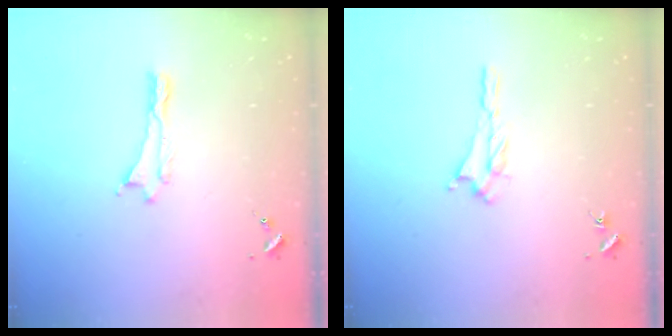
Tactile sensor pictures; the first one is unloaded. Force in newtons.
{"total": 1.2, "press": 1.1, "slide": 0.5}